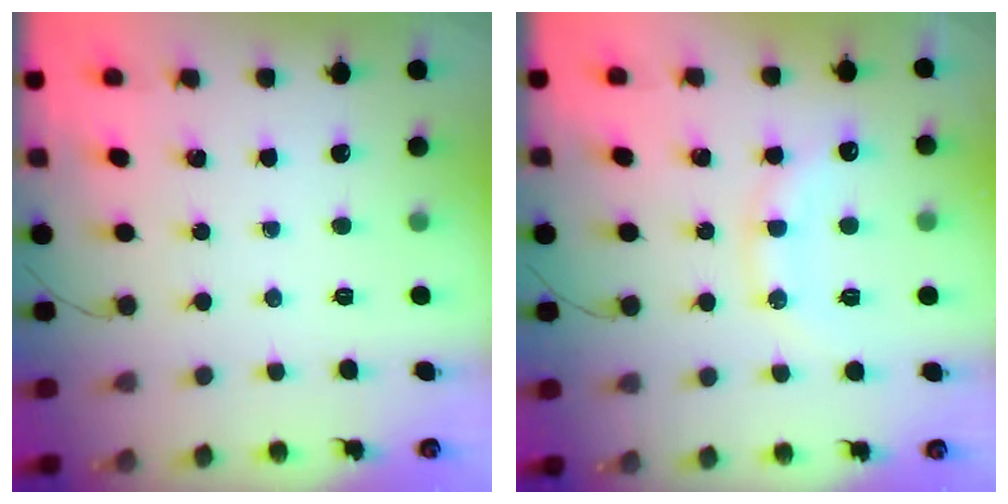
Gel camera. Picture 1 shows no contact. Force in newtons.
{"total": 13.2, "press": 13.2, "slide": 0.8}